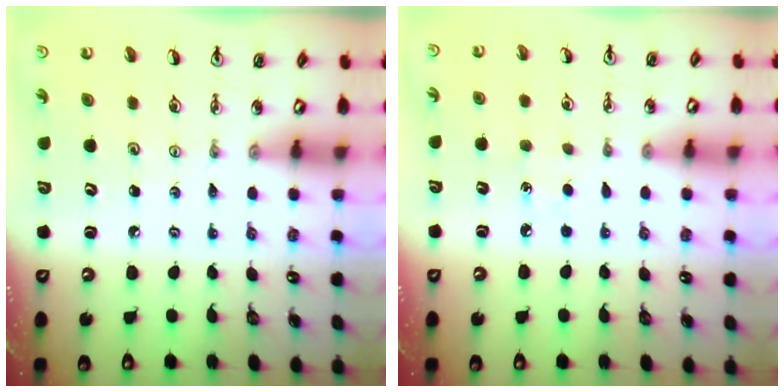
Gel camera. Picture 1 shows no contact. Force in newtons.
{"total": 3.1, "press": 3.1, "slide": 0.3}